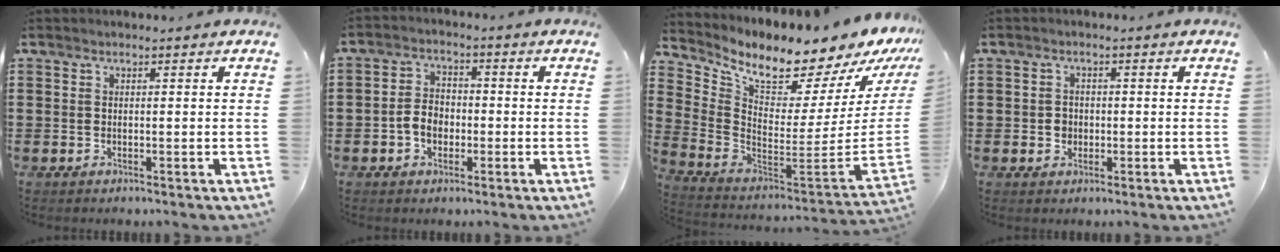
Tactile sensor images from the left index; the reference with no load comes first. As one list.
[{"total": 4.2, "force": [-1.3, 3.0, 2.6], "torque": [-0.066, 0.002, -0.030]}, {"total": 7.6, "force": [6.8, 1.7, 3.1], "torque": [-0.082, -0.081, 0.107]}, {"total": 1.9, "force": [-0.3, 1.8, 0.5], "torque": [-0.016, 0.006, -0.009]}]